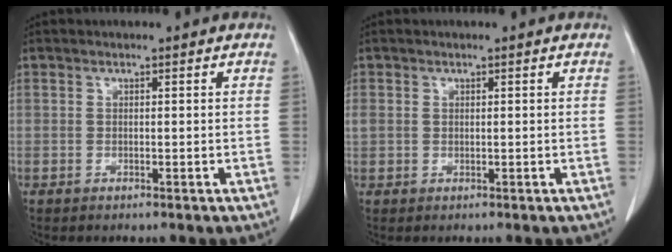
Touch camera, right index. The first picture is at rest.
{"total": 1.1, "force": [0.1, 1.0, 0.5], "torque": [-0.020, 0.015, 0.007]}